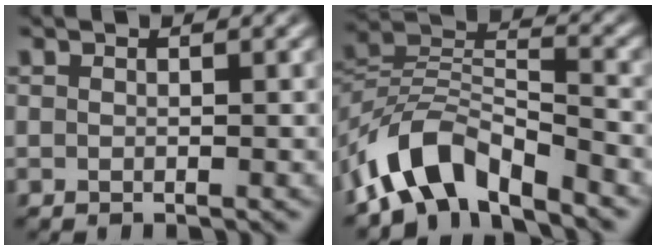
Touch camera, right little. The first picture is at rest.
{"total": 7.2, "force": [-4.2, 3.9, 4.4], "torque": [-0.091, -0.026, -0.062]}